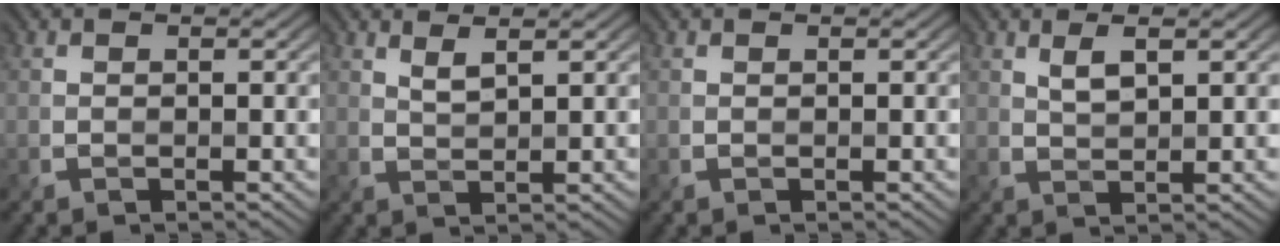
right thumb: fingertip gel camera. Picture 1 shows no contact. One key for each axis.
{"total": 2.0, "fx": 1.5, "fy": 0.2, "fz": 1.3, "tx": -0.030, "ty": -0.001, "tz": 0.035}
{"total": 0.0}
{"total": 2.6, "fx": 1.3, "fy": 0.7, "fz": 2.1, "tx": -0.046, "ty": -0.002, "tz": 0.028}